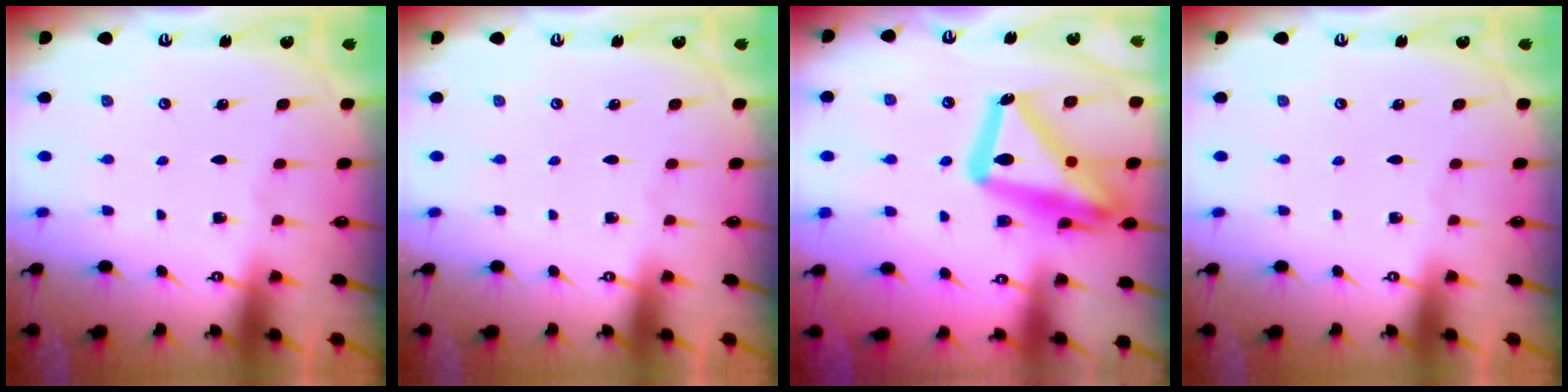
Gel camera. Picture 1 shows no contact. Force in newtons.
{"total": 0.0}
{"total": 25.0, "press": 24.9, "slide": 1.9}
{"total": 0.0}